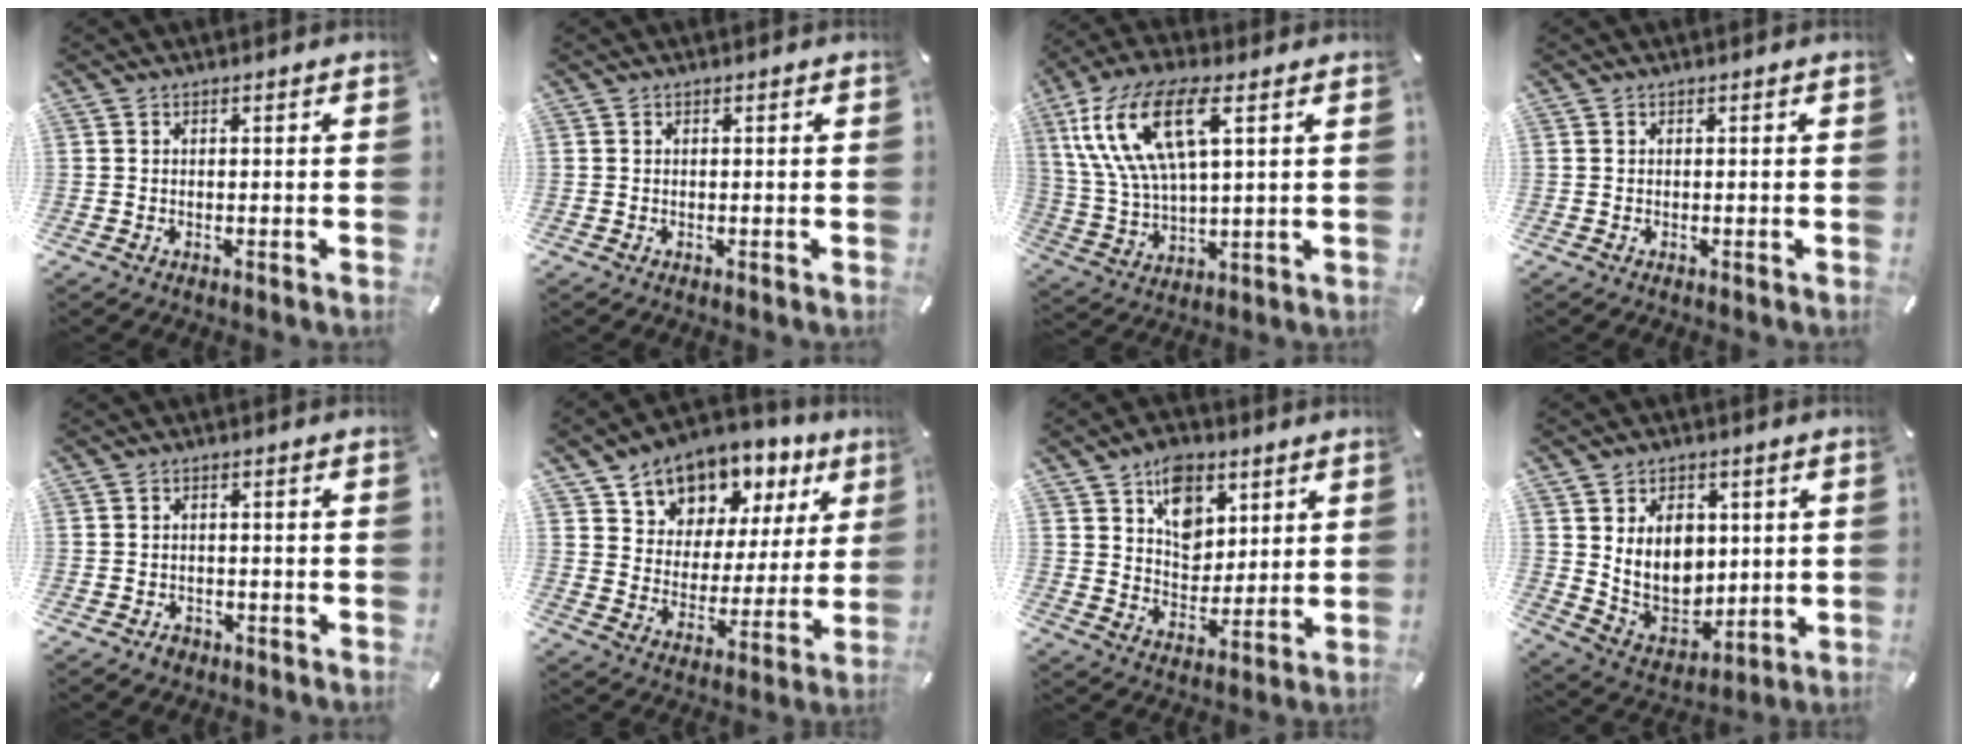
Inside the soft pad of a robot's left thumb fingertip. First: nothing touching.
{"total": 0.0}
{"total": 16.4, "force": [7.4, 6.6, 13.0], "torque": [-0.302, -0.010, 0.125]}
{"total": 0.0}
{"total": 2.0, "force": [-1.2, 1.5, 0.7], "torque": [-0.012, 0.006, -0.025]}
{"total": 9.9, "force": [7.7, 6.2, 0.9], "torque": [-0.033, -0.073, 0.136]}
{"total": 10.6, "force": [5.5, 7.9, 4.5], "torque": [-0.060, -0.026, 0.099]}
{"total": 12.3, "force": [3.2, 9.8, 6.7], "torque": [-0.127, -0.020, 0.064]}